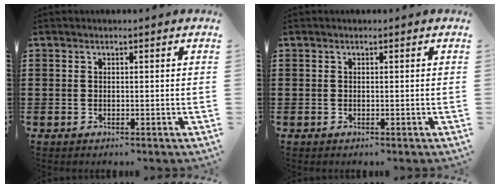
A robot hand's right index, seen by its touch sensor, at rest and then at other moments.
{"total": 0.0}